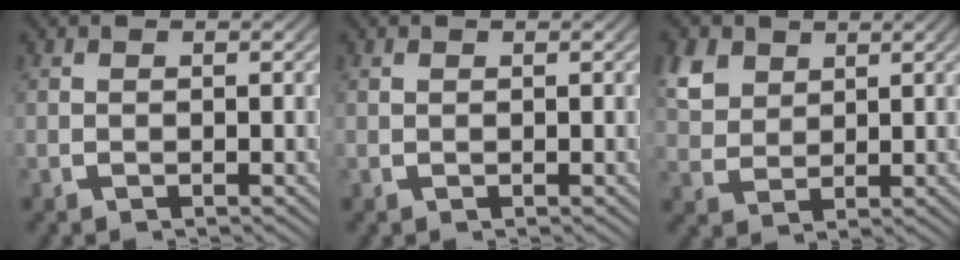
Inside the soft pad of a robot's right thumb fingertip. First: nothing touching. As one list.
[{"total": 0.0}, {"total": 5.1, "force": [2.2, 3.7, 2.8], "torque": [-0.068, -0.007, 0.047]}]